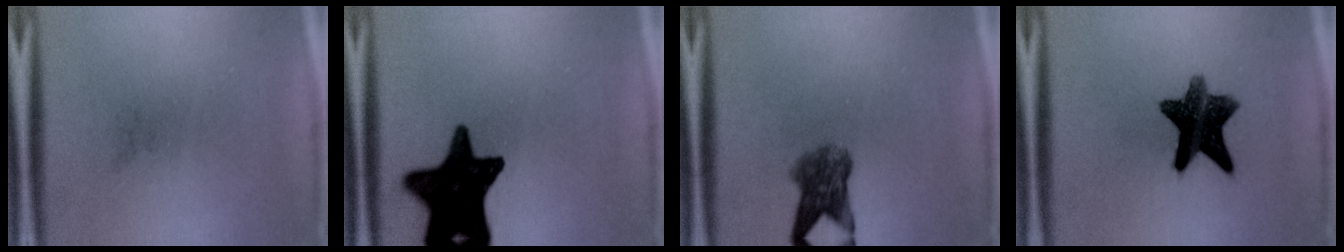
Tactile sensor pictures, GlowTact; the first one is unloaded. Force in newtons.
{"total": 16.0}
{"total": 5.1}
{"total": 11.1}